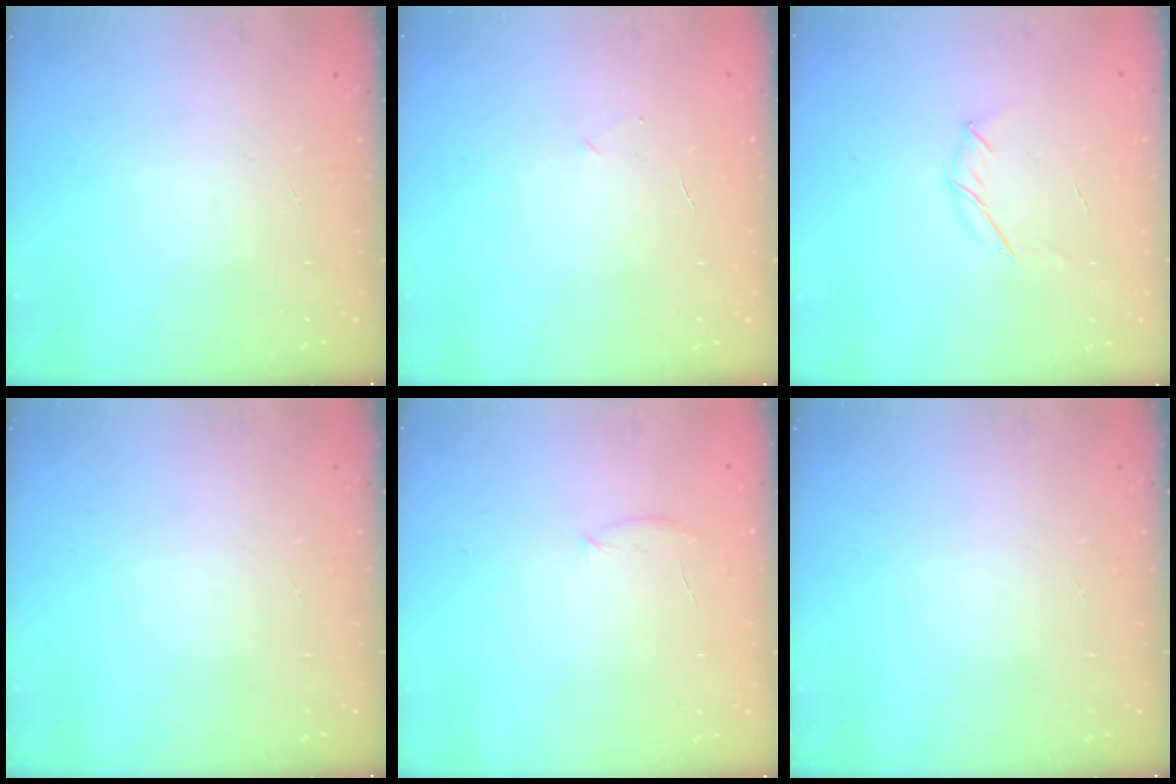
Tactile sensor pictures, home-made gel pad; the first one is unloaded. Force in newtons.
{"total": 2.5, "press": 2.3, "slide": 0.8}
{"total": 3.9, "press": 3.8, "slide": 0.9}
{"total": 0.0}
{"total": 4.4, "press": 4.2, "slide": 1.3}
{"total": 0.0}